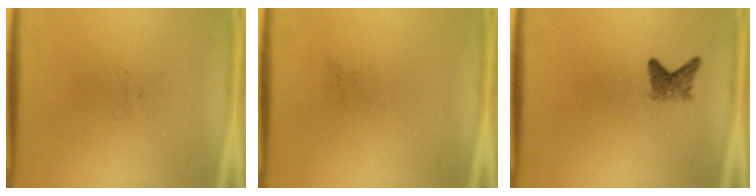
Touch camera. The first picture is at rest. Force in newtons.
{"total": 0.0}
{"total": 2.1}